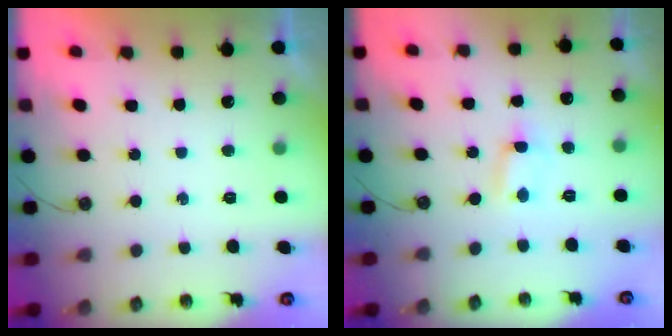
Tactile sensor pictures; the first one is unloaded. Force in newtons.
{"total": 0.6, "press": 0.3, "slide": 0.5}